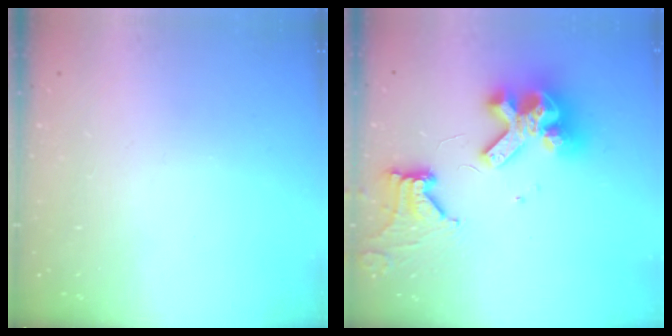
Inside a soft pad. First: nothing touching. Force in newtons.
{"total": 16.1, "press": 16.0, "slide": 2.0}